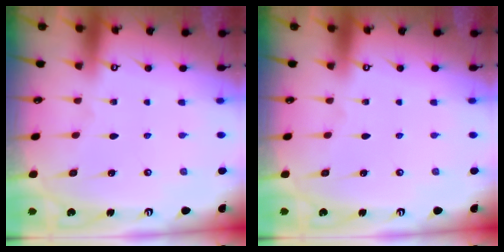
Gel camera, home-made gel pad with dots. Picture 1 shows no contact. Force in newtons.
{"total": 0.0}